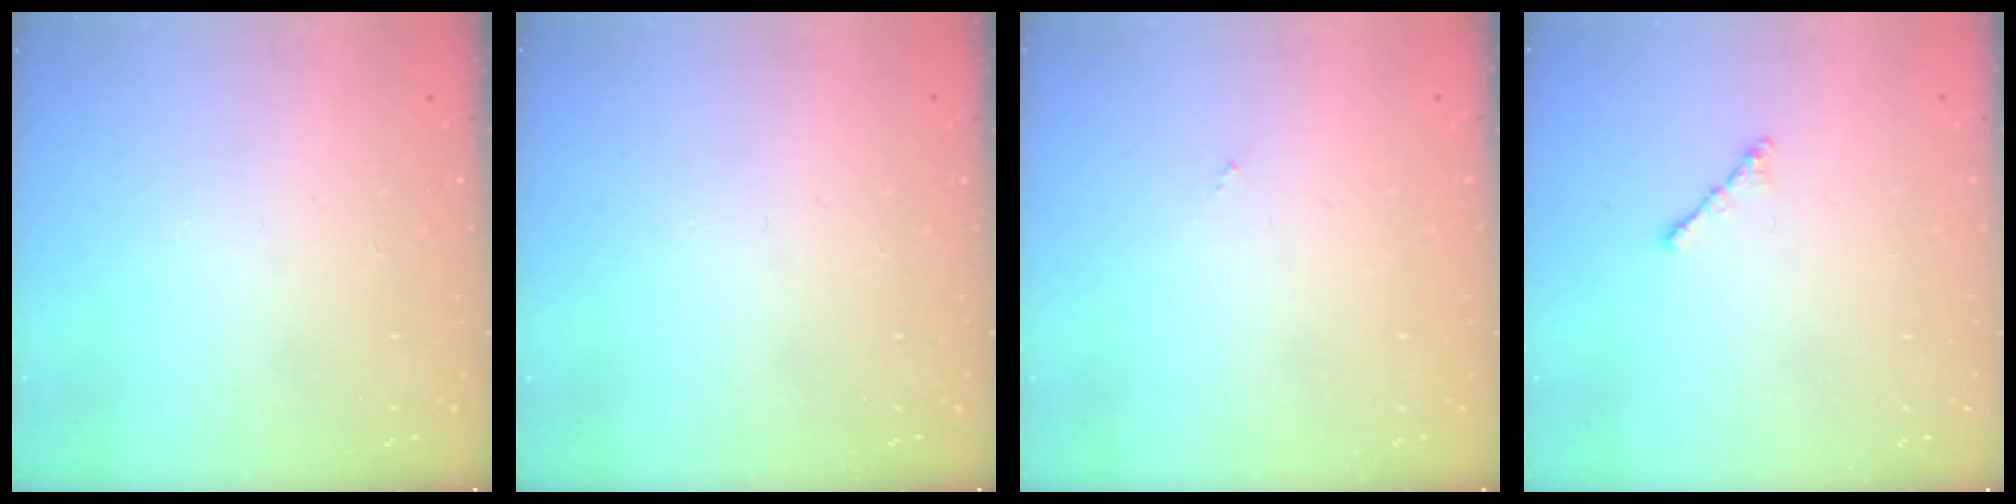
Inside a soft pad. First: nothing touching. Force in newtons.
{"total": 0.0}
{"total": 0.0}
{"total": 1.8, "press": 1.7, "slide": 0.6}